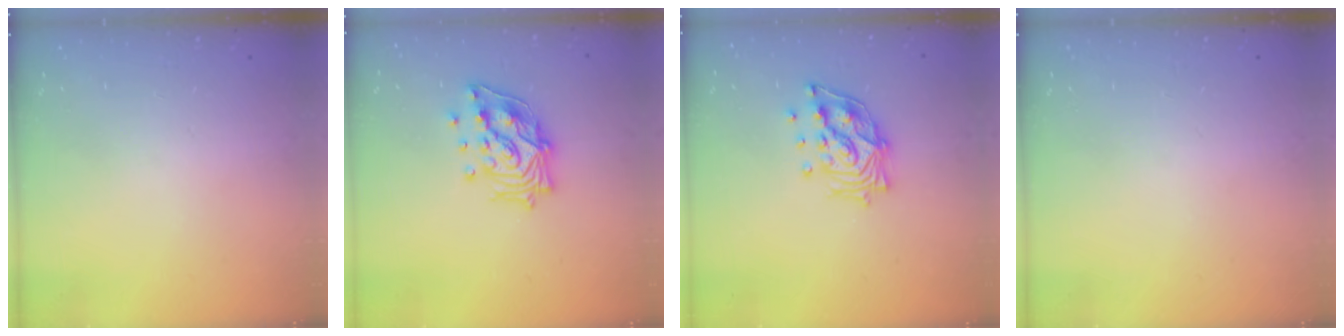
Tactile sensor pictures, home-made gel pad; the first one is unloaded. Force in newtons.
{"total": 15.6, "press": 15.5, "slide": 2.0}
{"total": 13.1, "press": 13.1, "slide": 1.1}
{"total": 0.0}